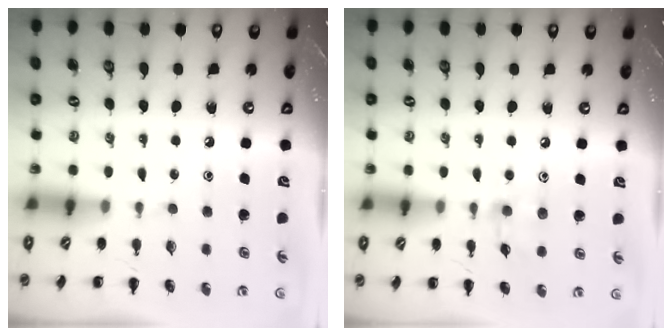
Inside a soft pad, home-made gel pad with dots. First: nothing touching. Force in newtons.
{"total": 4.0, "press": 3.7, "slide": 1.4}